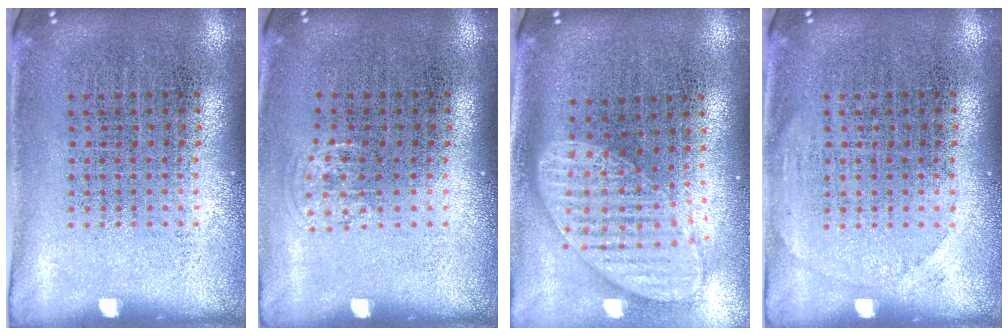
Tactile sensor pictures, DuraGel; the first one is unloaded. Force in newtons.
{"total": 0.7, "press": 0.5, "slide": 0.4}
{"total": 1.9, "press": 1.5, "slide": 1.2}
{"total": 0.9, "press": 0.9, "slide": 0.1}